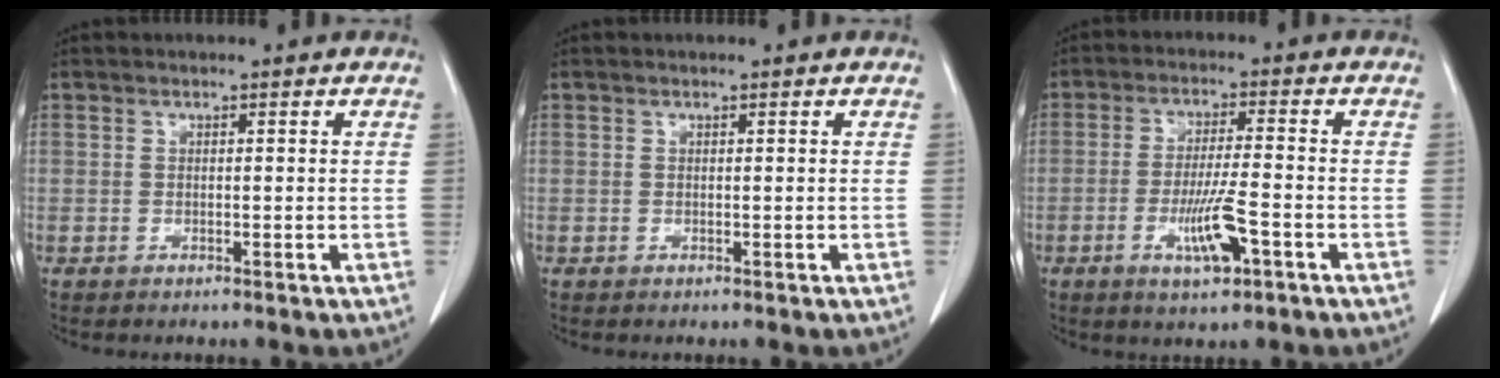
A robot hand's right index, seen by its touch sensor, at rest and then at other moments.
{"total": 0.0}
{"total": 7.8, "force": [-3.3, 1.3, 7.0], "torque": [-0.132, -0.006, -0.052]}